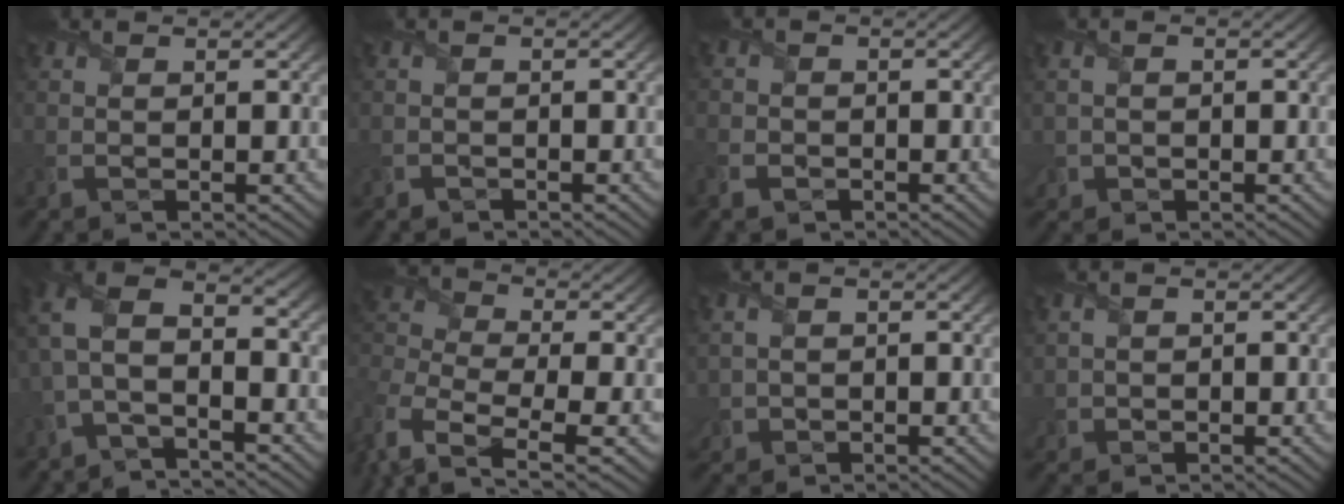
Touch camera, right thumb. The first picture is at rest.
{"total": 1.1, "force": [-0.9, 0.5, 0.0], "torque": [0.005, -0.004, -0.020]}
{"total": 2.7, "force": [-1.7, 2.1, 0.6], "torque": [-0.013, -0.006, -0.041]}
{"total": 1.8, "force": [-0.4, 1.5, 0.8], "torque": [-0.018, 0.000, -0.006]}
{"total": 7.5, "force": [-1.8, 3.8, 6.2], "torque": [-0.135, 0.009, -0.050]}
{"total": 9.5, "force": [-4.4, 4.9, 6.8], "torque": [-0.203, -0.017, -0.087]}
{"total": 1.9, "force": [-0.1, 1.7, 0.9], "torque": [-0.028, -0.002, 0.001]}
{"total": 1.5, "force": [0.2, 1.3, 0.7], "torque": [-0.021, -0.001, 0.004]}